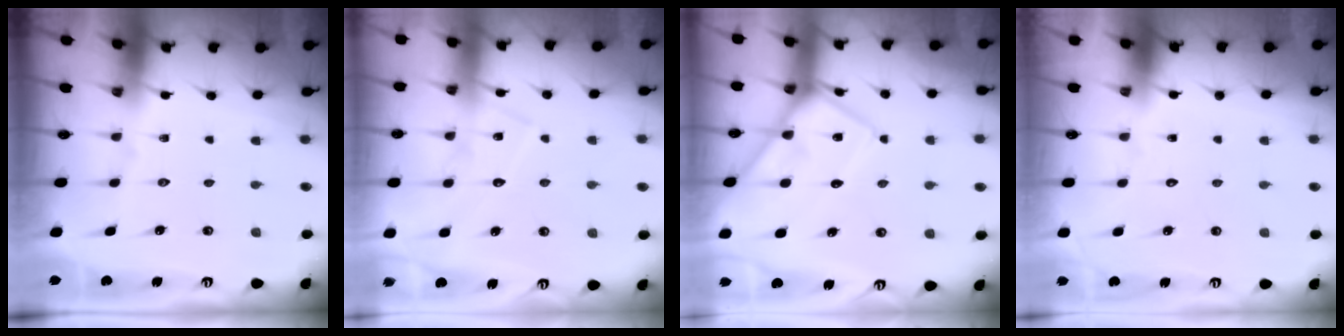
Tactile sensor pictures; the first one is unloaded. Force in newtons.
{"total": 9.8, "press": 9.8, "slide": 0.8}
{"total": 10.3, "press": 10.2, "slide": 0.9}
{"total": 1.6, "press": 1.6, "slide": 0.1}